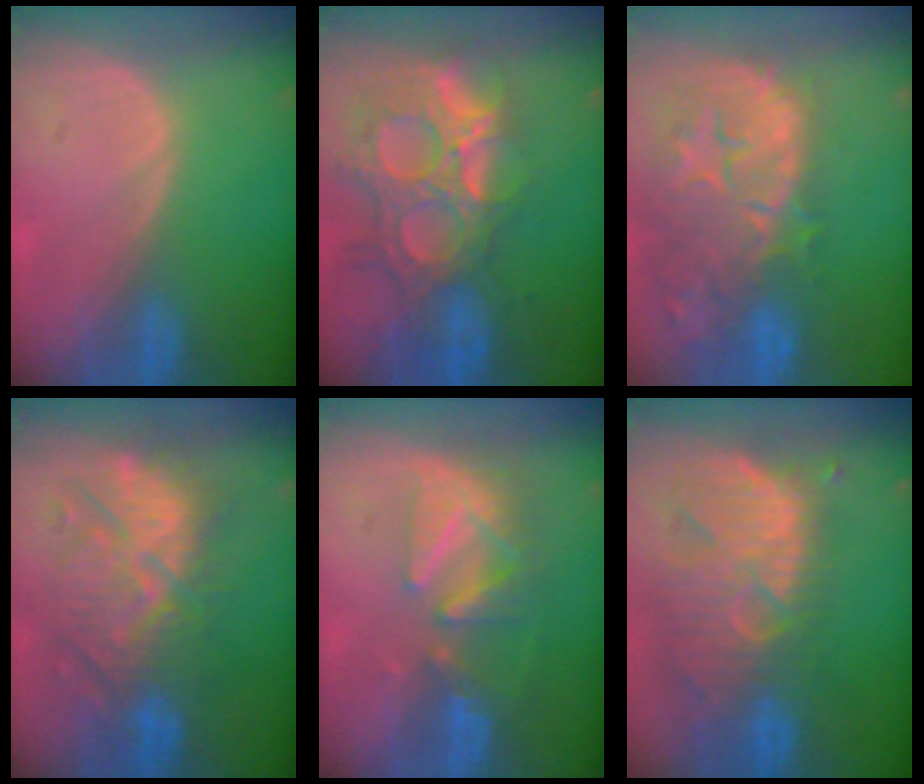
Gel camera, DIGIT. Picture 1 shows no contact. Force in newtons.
{"total": 14.0, "press": 11.8, "slide": 7.5}
{"total": 14.9, "press": 11.8, "slide": 9.0}
{"total": 11.0, "press": 10.9, "slide": 1.8}
{"total": 8.2, "press": 7.5, "slide": 3.4}
{"total": 13.2, "press": 11.4, "slide": 6.6}